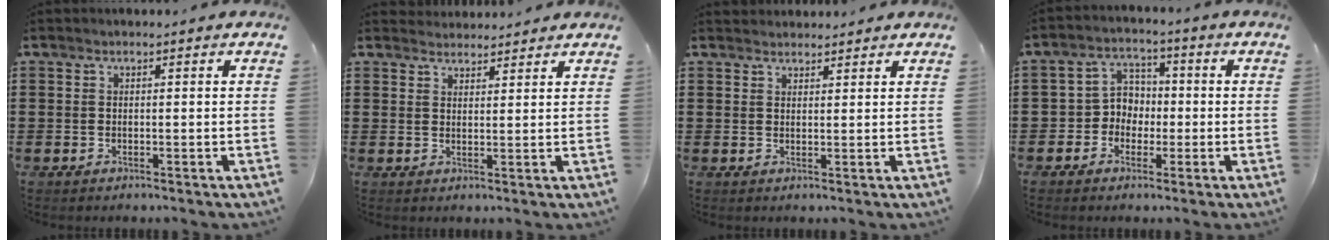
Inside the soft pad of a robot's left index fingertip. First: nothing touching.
{"total": 2.5, "force": [2.4, 0.4, -0.3], "torque": [0.000, -0.003, 0.048]}
{"total": 1.8, "force": [1.8, 0.3, -0.2], "torque": [-0.001, 0.002, 0.035]}
{"total": 4.7, "force": [-1.4, 4.4, 1.2], "torque": [-0.040, 0.015, -0.032]}